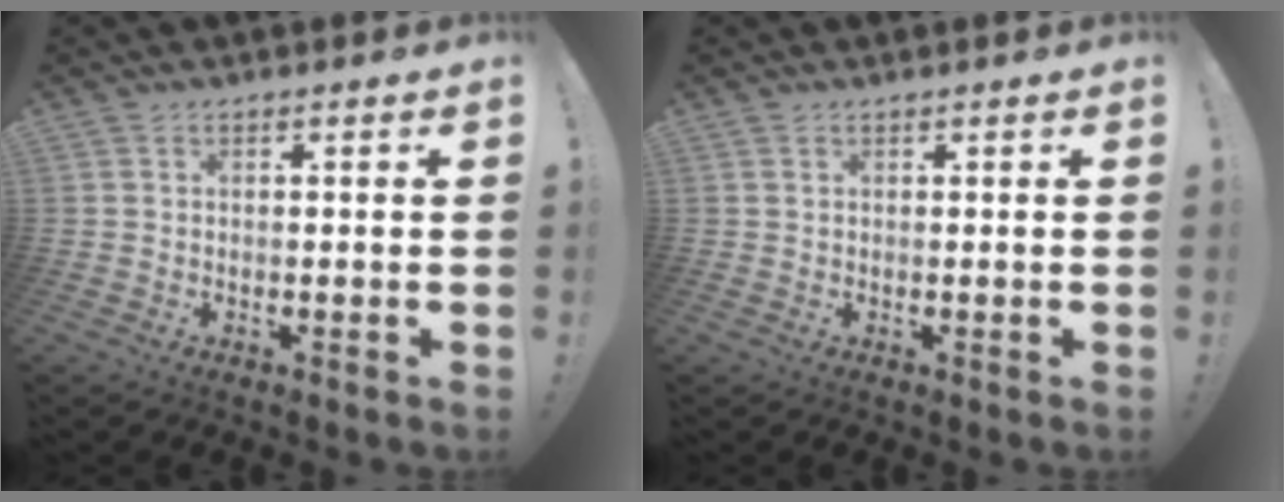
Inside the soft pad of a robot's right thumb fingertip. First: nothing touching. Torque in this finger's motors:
{"motor_torque": [0.29, -0.38, -0.04, 0.26, -0.10]}